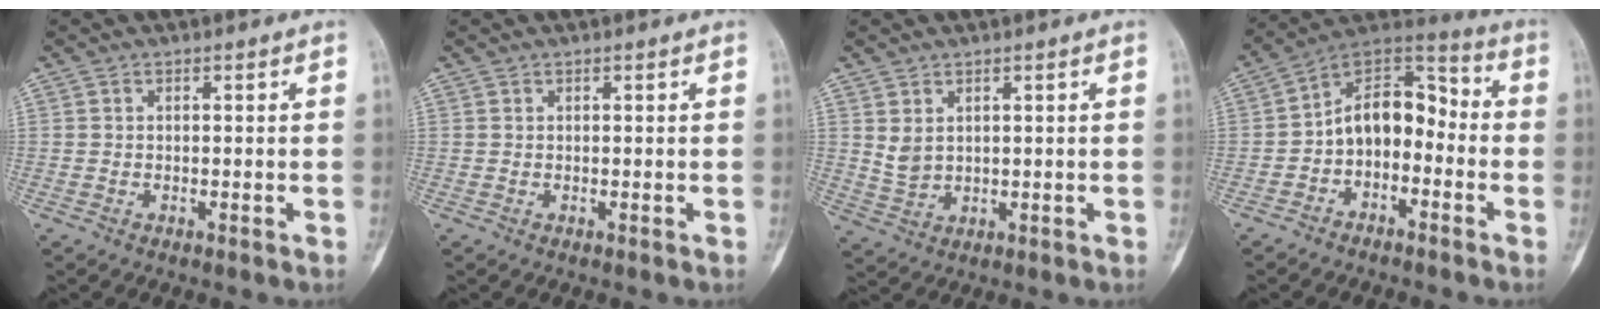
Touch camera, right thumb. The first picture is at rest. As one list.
[{"total": 0.0}, {"total": 3.5, "force": [1.4, 2.3, 2.1], "torque": [-0.036, -0.013, 0.039]}, {"total": 11.9, "force": [-2.3, 8.0, 8.6], "torque": [-0.104, 0.063, -0.058]}]